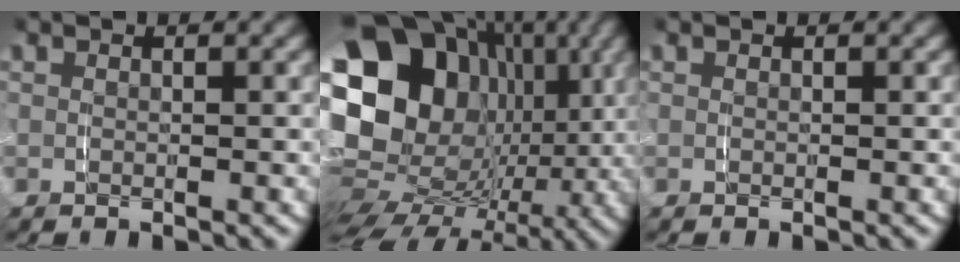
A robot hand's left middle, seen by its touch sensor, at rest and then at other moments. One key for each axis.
{"total": 24.6, "fx": 3.1, "fy": 18.6, "fz": 15.9, "tx": -0.297, "ty": -0.034, "tz": 0.046}
{"total": 0.0}